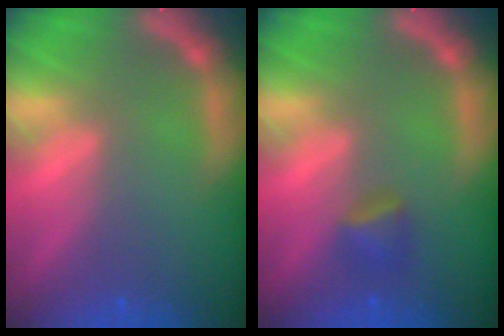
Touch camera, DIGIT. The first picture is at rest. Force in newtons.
{"total": 1.9}